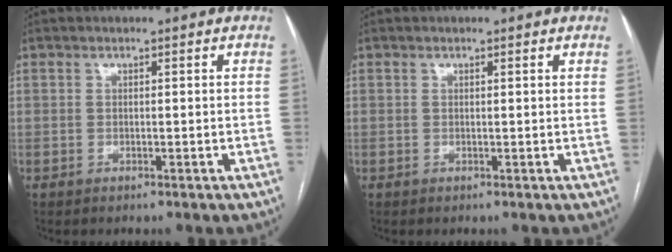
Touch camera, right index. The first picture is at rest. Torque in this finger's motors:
{"motor_torque": [0.02, 0.04, 0.03, 0.00]}